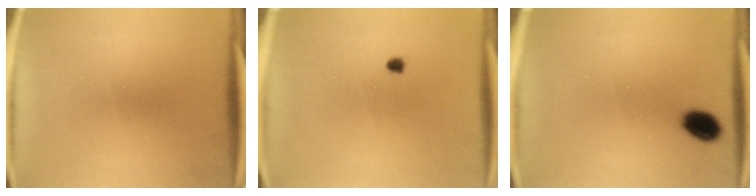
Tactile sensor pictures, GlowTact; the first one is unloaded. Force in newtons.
{"total": 0.9}
{"total": 5.1}